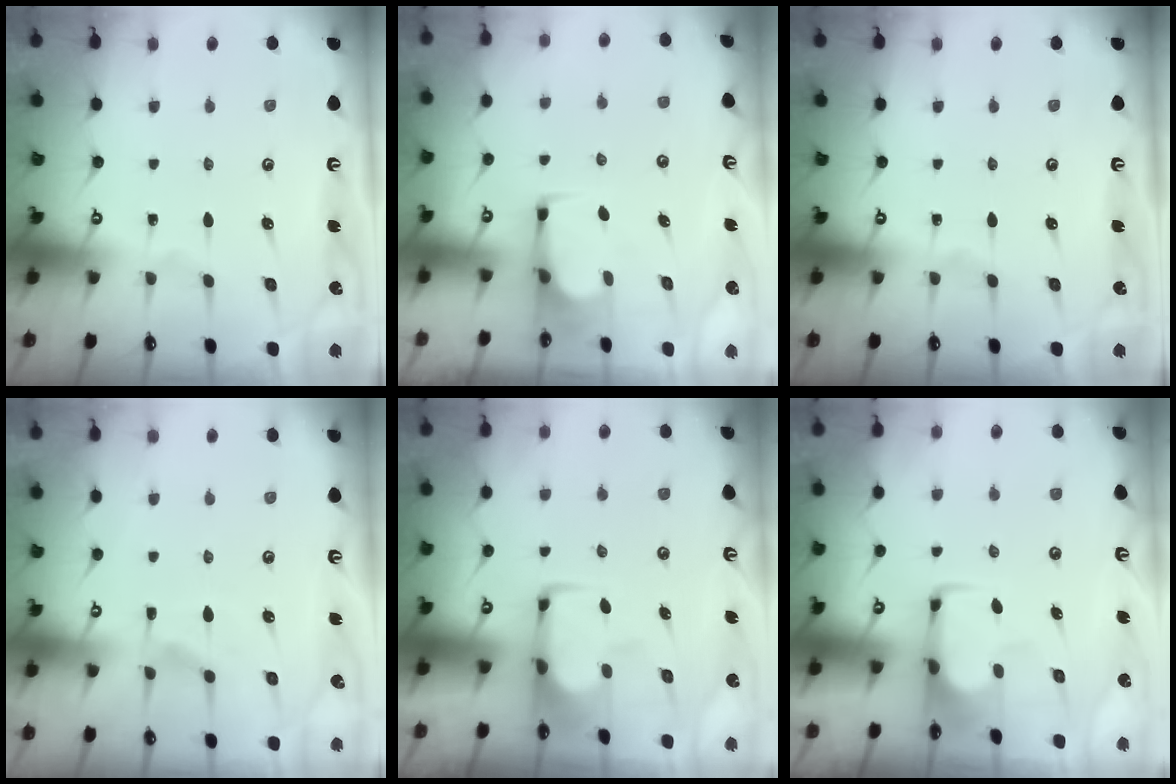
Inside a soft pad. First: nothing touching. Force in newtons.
{"total": 2.4, "press": 2.4, "slide": 0.4}
{"total": 0.0}
{"total": 7.6, "press": 7.5, "slide": 1.3}
{"total": 1.6, "press": 1.5, "slide": 0.5}
{"total": 1.6, "press": 1.6, "slide": 0.4}